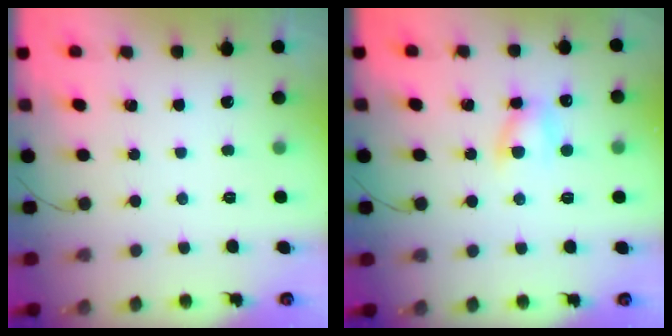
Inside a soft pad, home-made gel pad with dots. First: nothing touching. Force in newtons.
{"total": 5.9, "press": 5.8, "slide": 1.4}